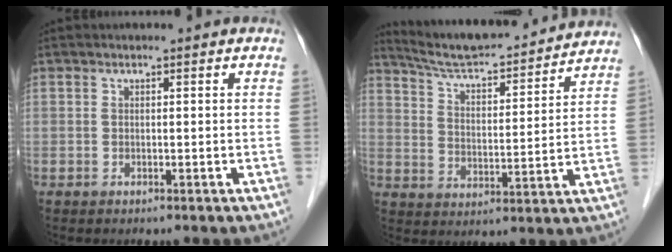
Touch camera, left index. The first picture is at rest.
{"total": 18.2, "force": [17.0, 1.8, 6.2], "torque": [-0.100, 0.013, 0.251]}